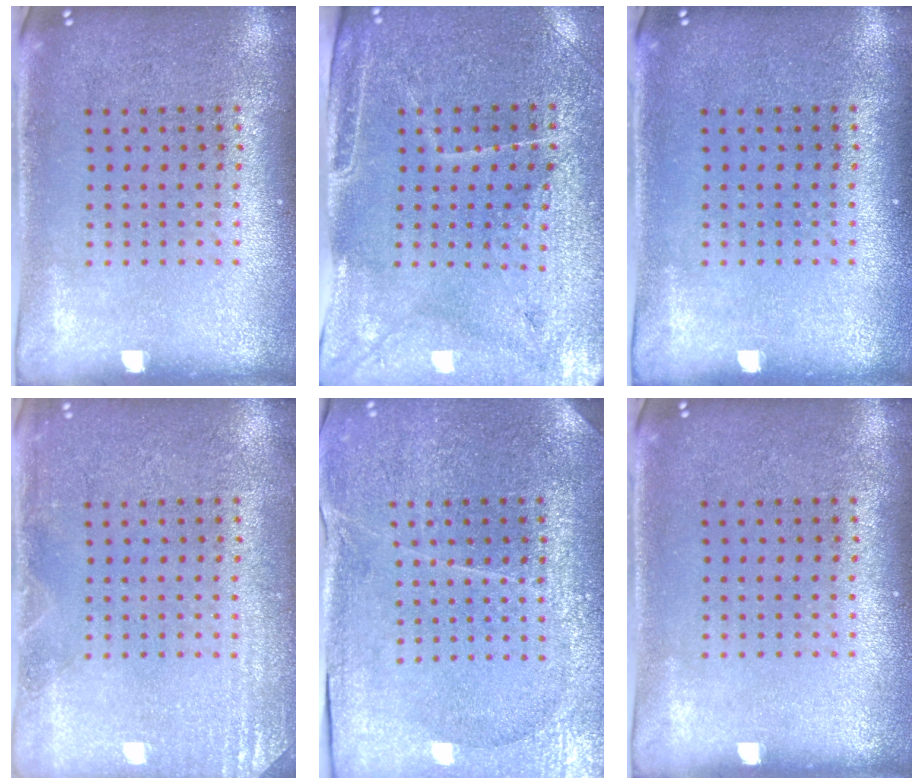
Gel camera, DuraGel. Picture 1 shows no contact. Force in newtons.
{"total": 3.2, "press": 3.1, "slide": 0.9}
{"total": 0.0}
{"total": 2.2, "press": 2.1, "slide": 0.3}
{"total": 3.8, "press": 3.5, "slide": 1.5}
{"total": 0.0}